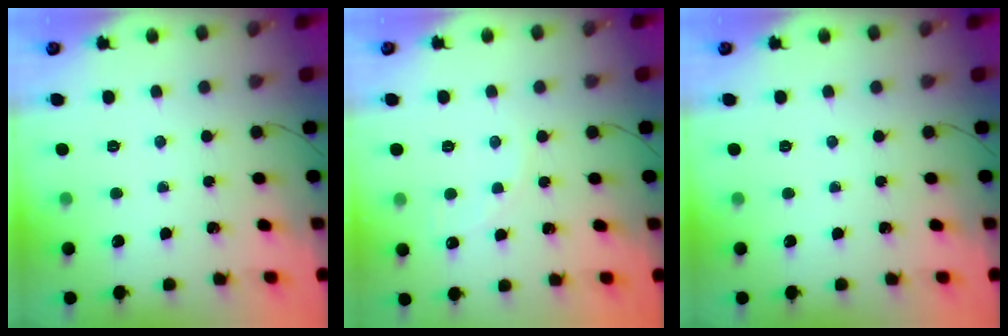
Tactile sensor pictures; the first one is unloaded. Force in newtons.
{"total": 4.2, "press": 3.9, "slide": 1.3}
{"total": 0.0}